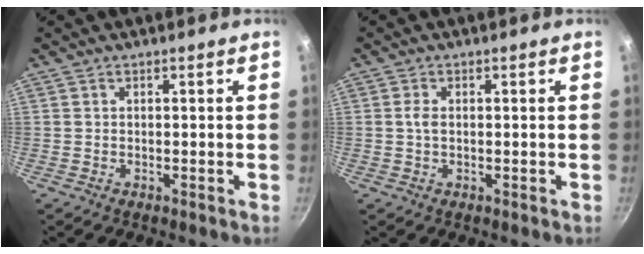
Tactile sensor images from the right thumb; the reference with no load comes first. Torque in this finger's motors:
{"motor_torque": [0.20, 0.66, 0.69, 0.10, 0.05]}